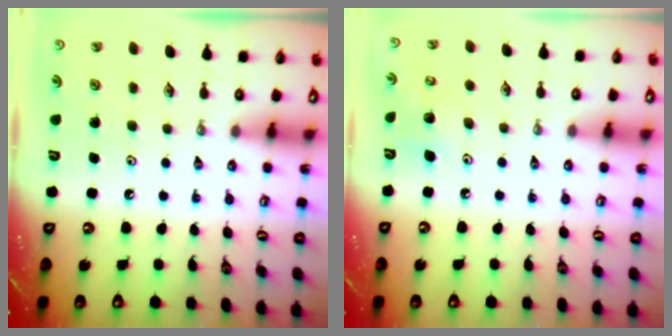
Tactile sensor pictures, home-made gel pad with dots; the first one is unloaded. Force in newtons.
{"total": 7.7, "press": 7.5, "slide": 1.7}